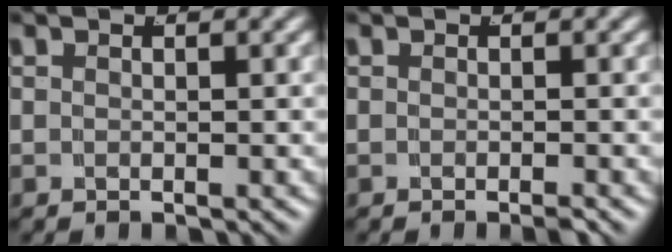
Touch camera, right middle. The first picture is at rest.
{"total": 0.5, "force": [-0.4, 0.1, 0.3], "torque": [-0.005, 0.001, -0.011]}